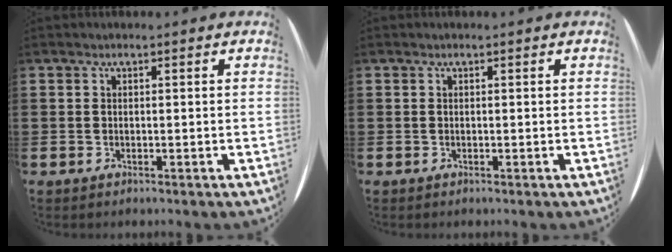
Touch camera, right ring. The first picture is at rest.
{"total": 0.0}